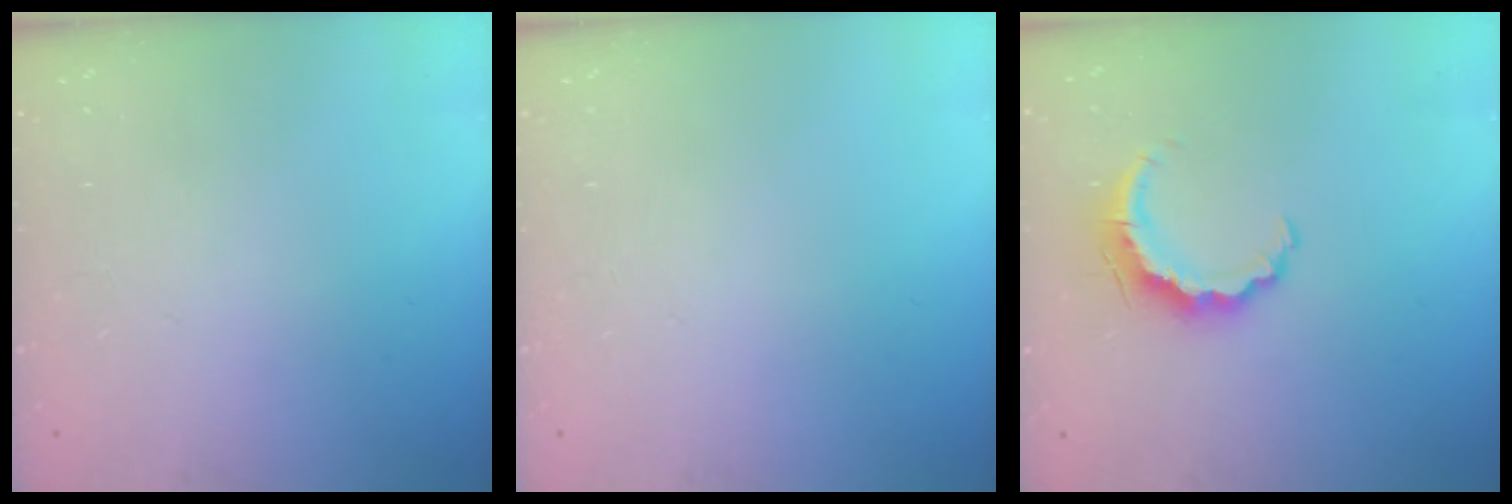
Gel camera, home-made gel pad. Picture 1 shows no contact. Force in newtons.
{"total": 0.0}
{"total": 7.6, "press": 7.6, "slide": 0.3}